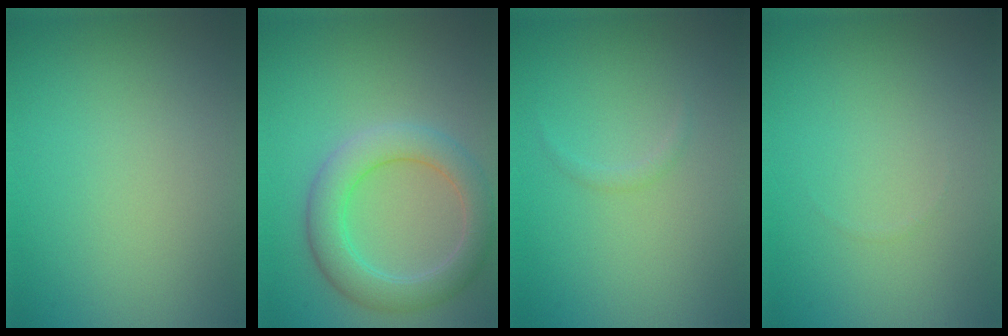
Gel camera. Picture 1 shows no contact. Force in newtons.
{"total": 5.0, "press": 5.0, "slide": 0.2}
{"total": 0.6, "press": 0.6, "slide": 0.0}
{"total": 0.0}